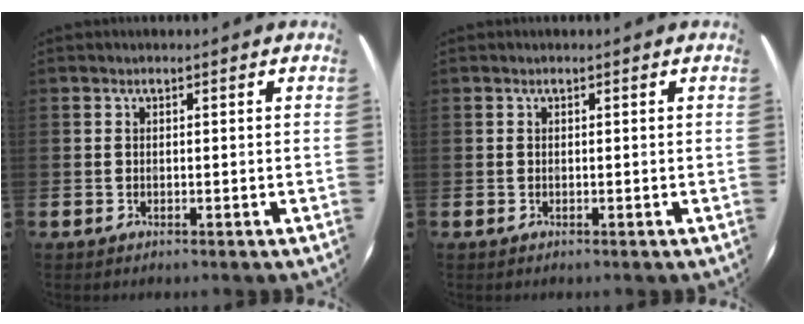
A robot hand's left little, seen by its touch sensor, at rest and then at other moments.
{"total": 0.0}